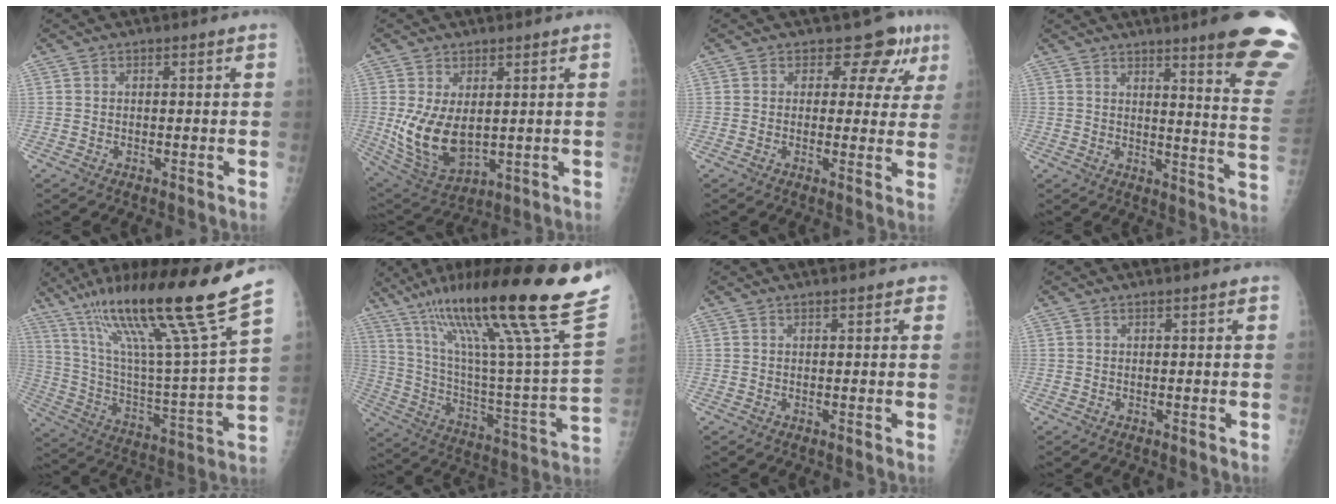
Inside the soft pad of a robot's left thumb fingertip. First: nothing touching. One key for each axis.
{"total": 11.3, "fx": 0.7, "fy": 6.9, "fz": 9.0, "tx": -0.160, "ty": -0.018, "tz": 0.036}
{"total": 6.9, "fx": 4.0, "fy": 4.8, "fz": 2.9, "tx": 0.002, "ty": -0.016, "tz": 0.035}
{"total": 17.6, "fx": 12.4, "fy": 1.0, "fz": 12.4, "tx": -0.130, "ty": -0.086, "tz": 0.146}
{"total": 25.7, "fx": 17.4, "fy": 0.2, "fz": 18.9, "tx": -0.301, "ty": -0.071, "tz": 0.307}
{"total": 34.6, "fx": 21.7, "fy": 3.5, "fz": 26.7, "tx": -0.399, "ty": -0.053, "tz": 0.357}
{"total": 1.5, "fx": 1.1, "fy": 0.5, "fz": 0.9, "tx": -0.006, "ty": 0.000, "tz": 0.011}
{"total": 0.6, "fx": 0.5, "fy": 0.1, "fz": 0.4, "tx": -0.007, "ty": -0.001, "tz": 0.008}